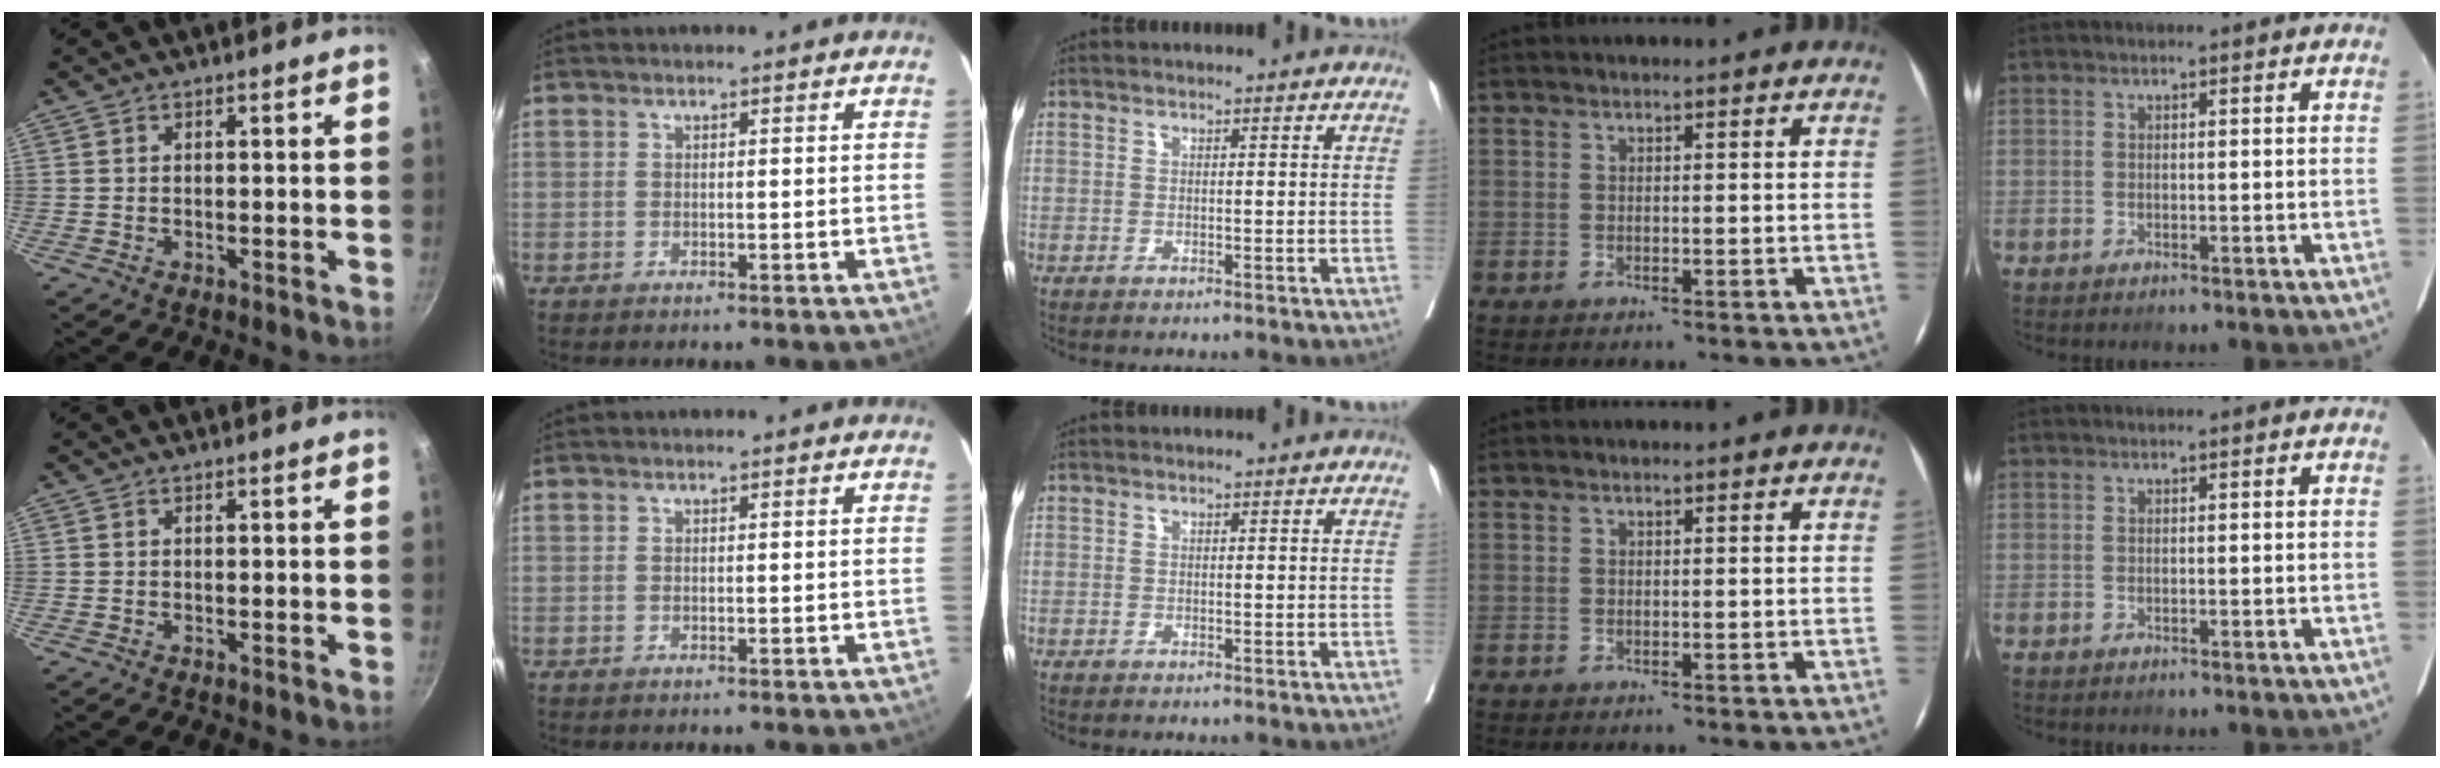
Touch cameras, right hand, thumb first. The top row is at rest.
{}